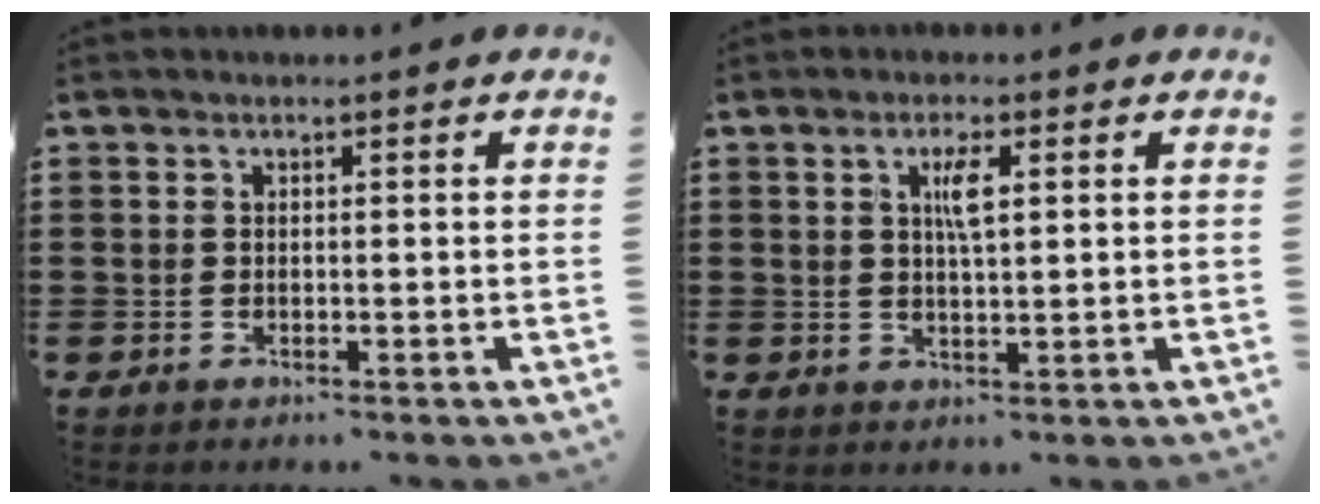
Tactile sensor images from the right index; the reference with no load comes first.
{"total": 3.3, "force": [1.0, 0.7, 3.1], "torque": [-0.055, 0.003, 0.012]}